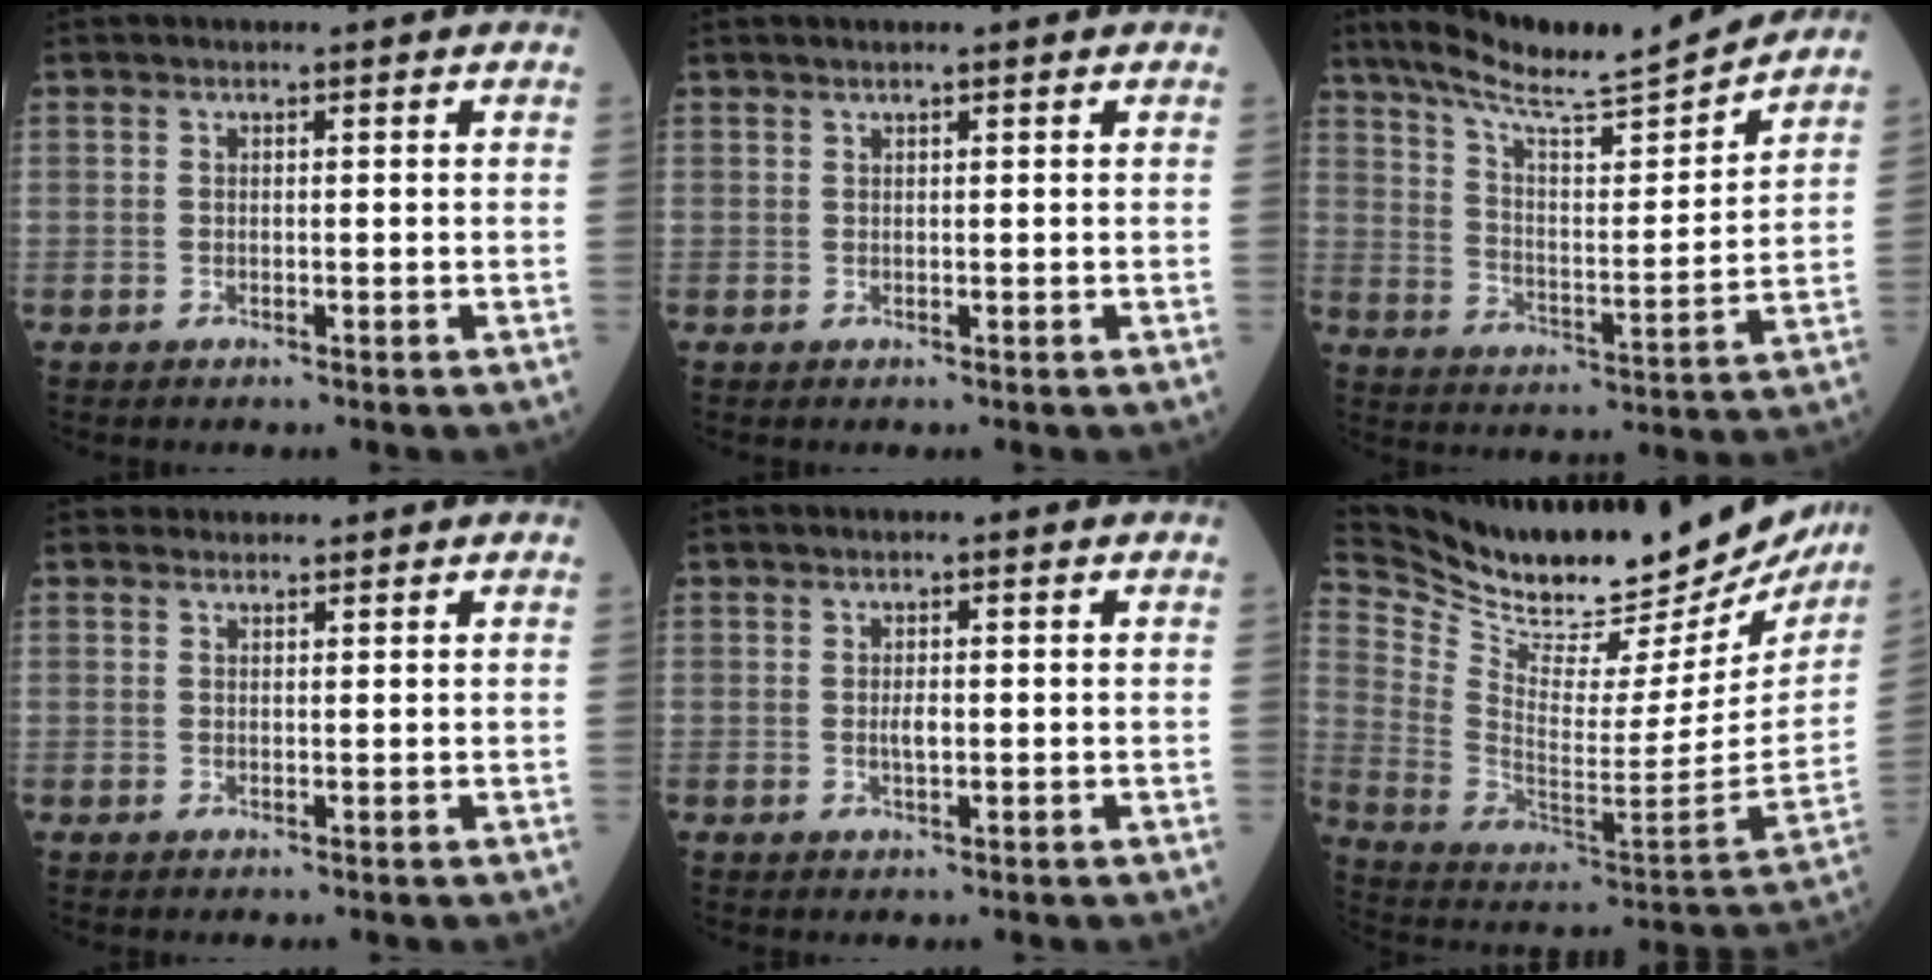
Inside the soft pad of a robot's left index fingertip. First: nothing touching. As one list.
[{"total": 1.3, "force": [1.0, 0.1, 0.8], "torque": [-0.014, 0.013, 0.017]}, {"total": 17.1, "force": [15.4, 0.0, 7.3], "torque": [-0.125, -0.002, 0.242]}, {"total": 1.4, "force": [1.4, 0.4, -0.1], "torque": [-0.005, 0.013, 0.025]}, {"total": 1.5, "force": [0.1, 0.4, 1.4], "torque": [-0.030, -0.001, 0.003]}, {"total": 33.1, "force": [29.5, 7.2, 13.4], "torque": [-0.254, -0.080, 0.419]}]